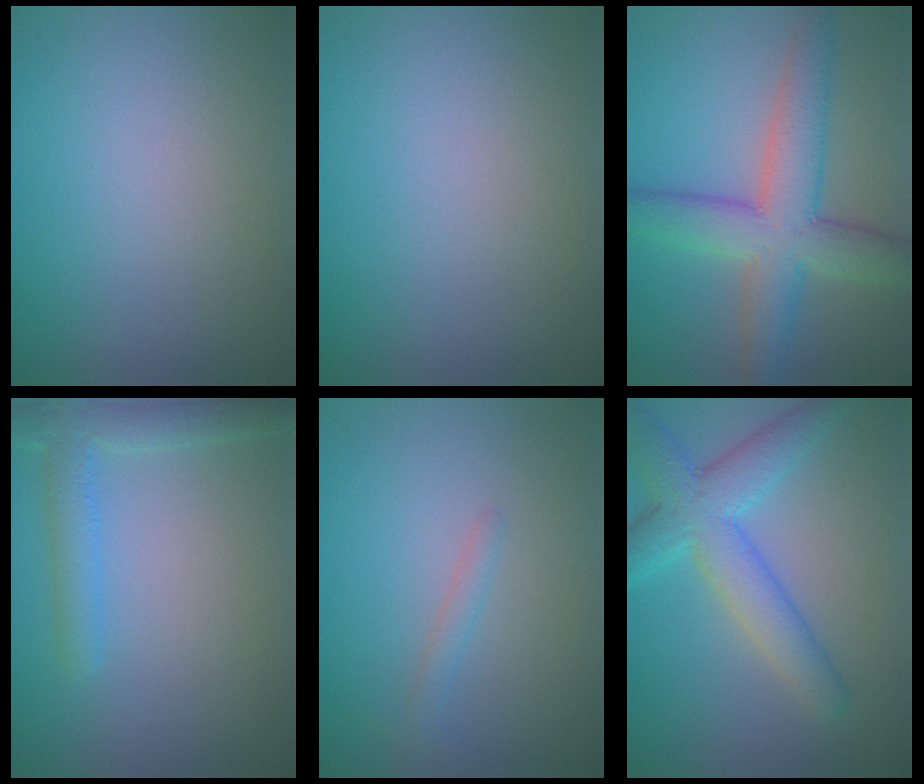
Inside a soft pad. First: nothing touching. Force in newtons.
{"total": 0.0}
{"total": 7.2, "press": 7.2, "slide": 0.3}
{"total": 3.4, "press": 3.4, "slide": 0.2}
{"total": 1.1, "press": 1.1, "slide": 0.1}
{"total": 5.7, "press": 5.7, "slide": 0.1}